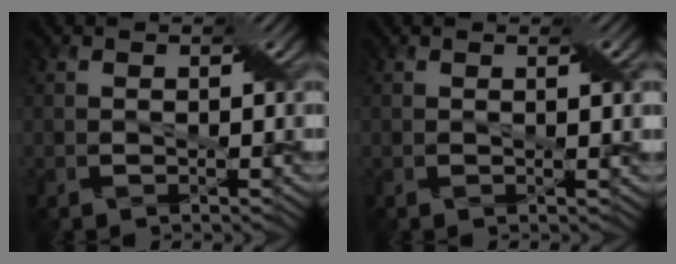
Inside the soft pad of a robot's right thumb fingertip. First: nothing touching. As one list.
[{"total": 1.6, "force": [0.5, 0.2, 1.5], "torque": [-0.022, 0.003, 0.009]}]